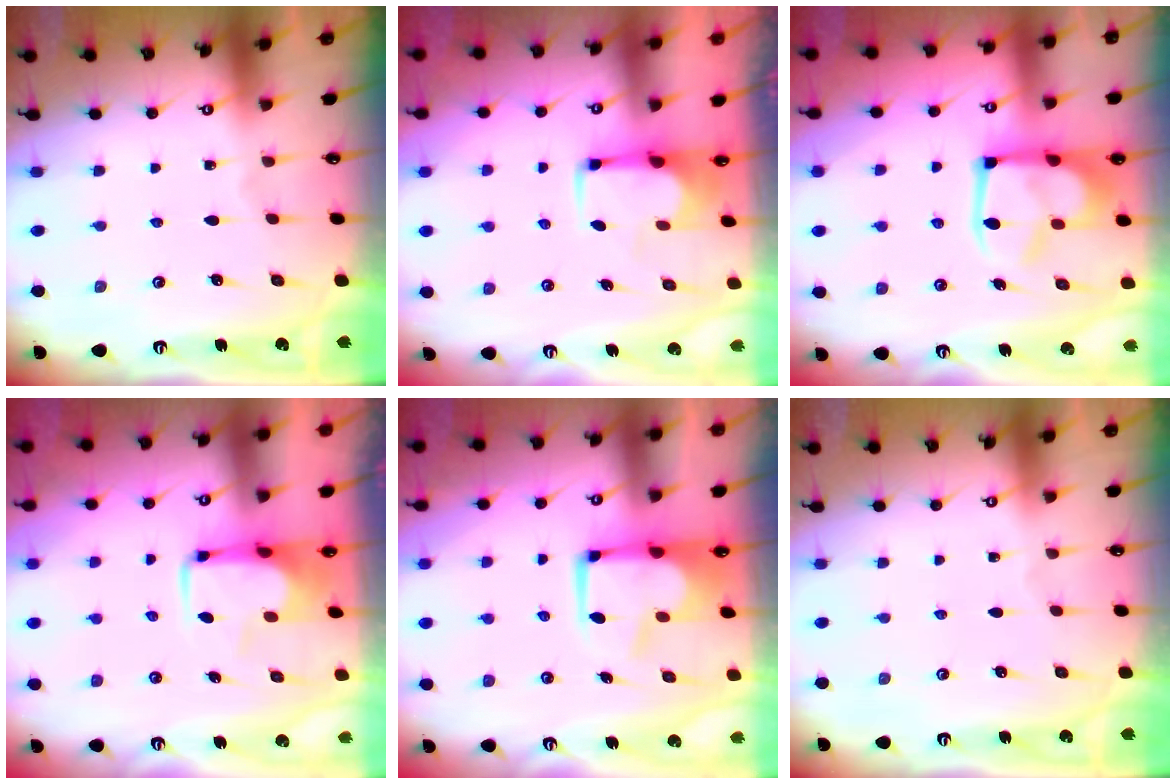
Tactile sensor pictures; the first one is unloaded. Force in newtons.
{"total": 1.8, "press": 1.6, "slide": 0.8}
{"total": 7.4, "press": 7.3, "slide": 1.3}
{"total": 2.2, "press": 2.1, "slide": 0.7}
{"total": 5.2, "press": 5.0, "slide": 1.4}
{"total": 0.0}